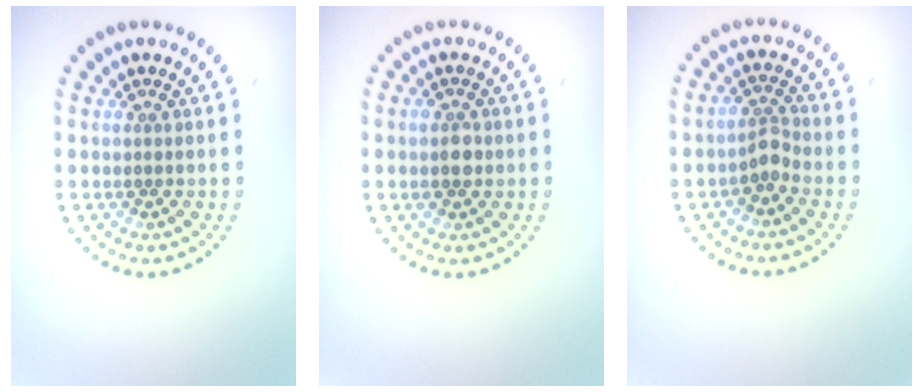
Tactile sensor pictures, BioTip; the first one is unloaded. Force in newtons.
{"total": 2.2, "press": 2.2, "slide": 0.2}
{"total": 1.9, "press": 1.4, "slide": 1.3}